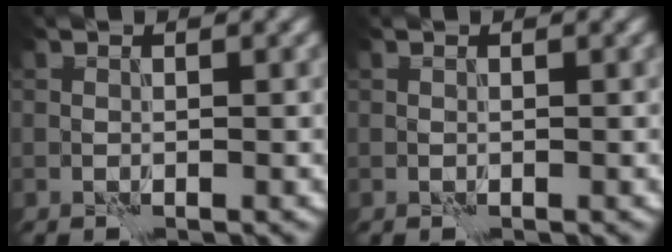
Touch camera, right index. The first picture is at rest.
{"total": 0.0}